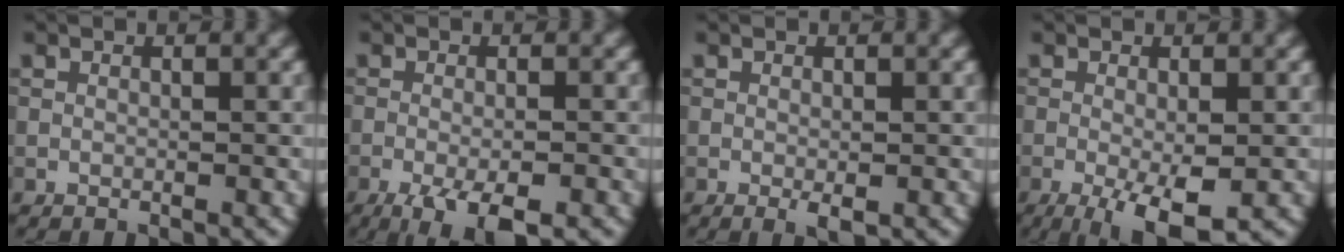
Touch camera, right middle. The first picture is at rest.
{"total": 5.7, "force": [-3.4, 1.3, 4.3], "torque": [-0.073, -0.009, -0.055]}
{"total": 1.1, "force": [-0.3, 0.4, 1.0], "torque": [-0.017, -0.006, -0.004]}
{"total": 5.2, "force": [-2.0, 1.4, 4.6], "torque": [-0.080, -0.011, -0.032]}